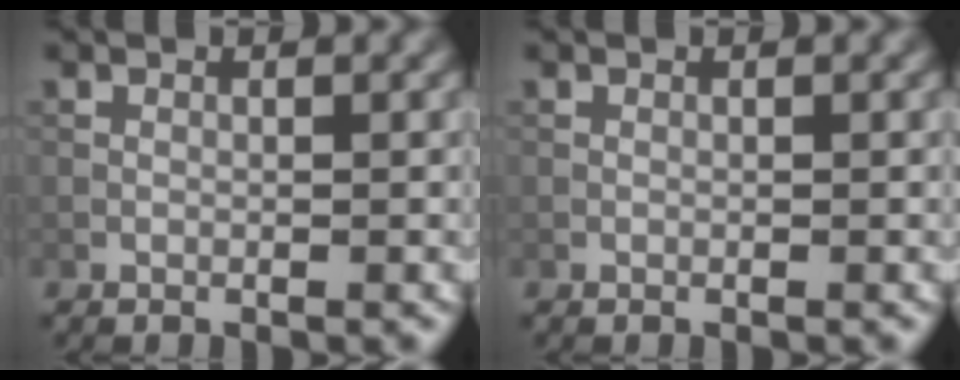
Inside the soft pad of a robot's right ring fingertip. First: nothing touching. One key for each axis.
{"total": 0.0}